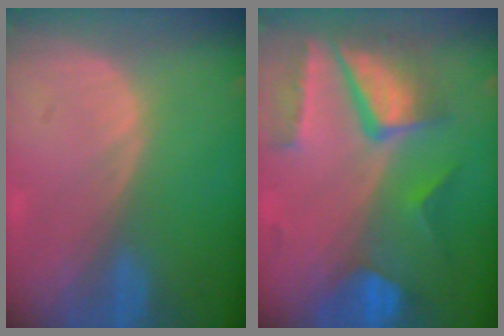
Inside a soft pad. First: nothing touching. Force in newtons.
{"total": 10.5, "press": 8.8, "slide": 5.7}